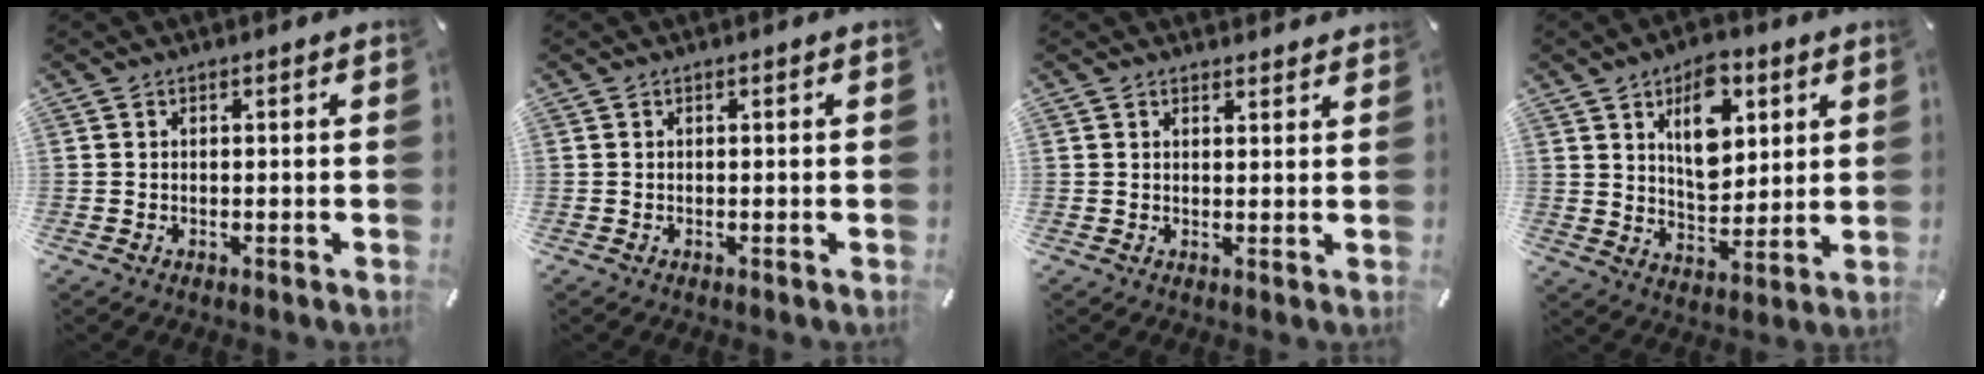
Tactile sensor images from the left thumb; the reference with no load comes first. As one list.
[{"total": 0.0}, {"total": 1.7, "force": [1.3, 1.0, 0.1], "torque": [0.007, -0.002, 0.023]}, {"total": 13.0, "force": [5.8, 8.0, 8.5], "torque": [-0.120, -0.014, 0.099]}]